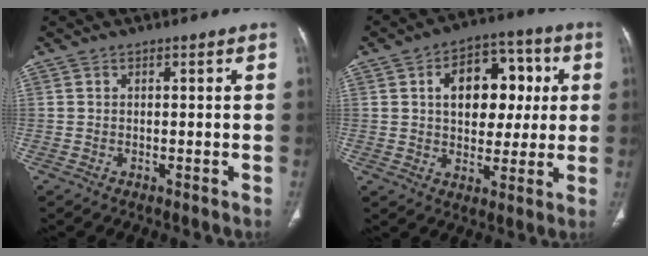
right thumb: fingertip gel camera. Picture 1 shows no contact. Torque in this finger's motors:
{"motor_torque": [0.48, 2.86, 0.89, 0.92, 0.37]}